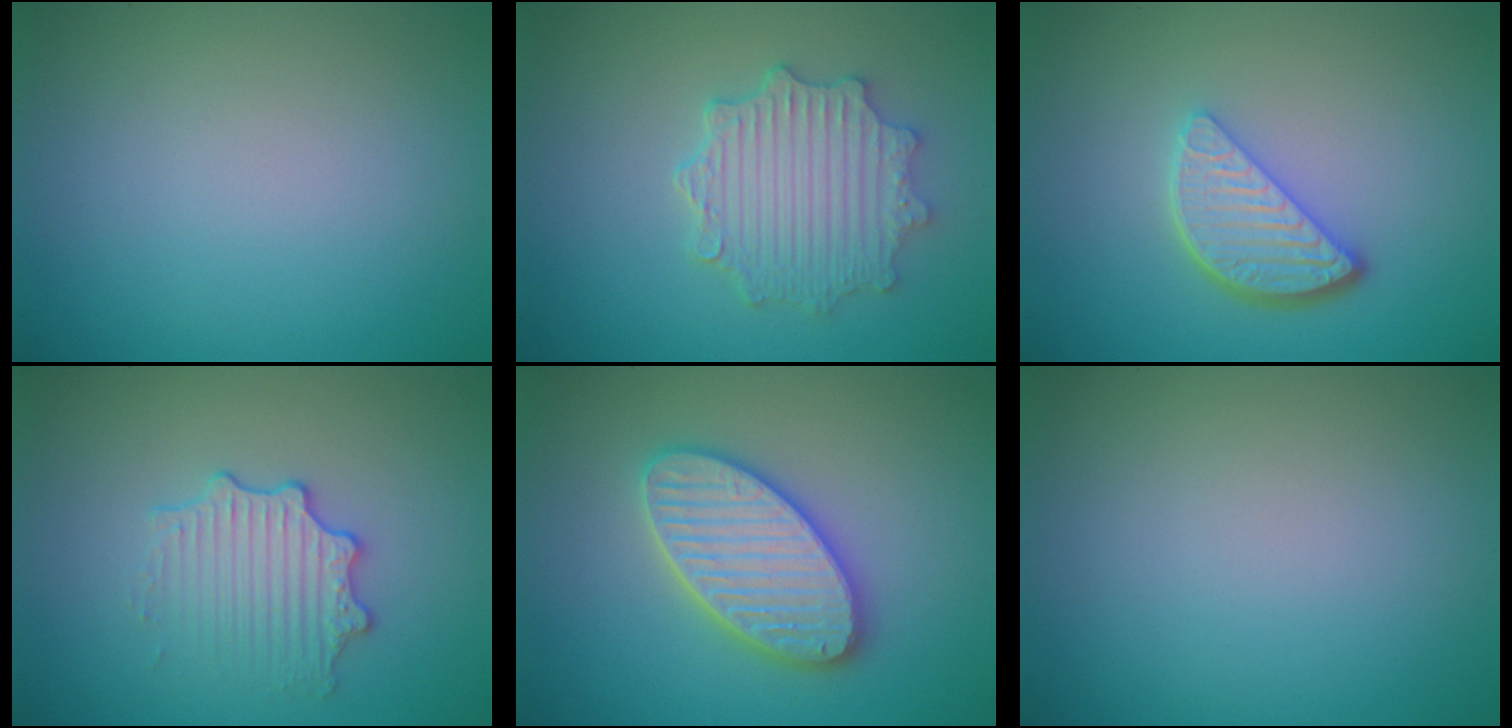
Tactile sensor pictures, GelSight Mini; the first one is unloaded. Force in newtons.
{"total": 4.9, "press": 4.0, "slide": 2.9}
{"total": 3.9, "press": 3.2, "slide": 2.2}
{"total": 3.0, "press": 2.7, "slide": 1.1}
{"total": 5.8, "press": 5.8, "slide": 0.6}
{"total": 0.0}